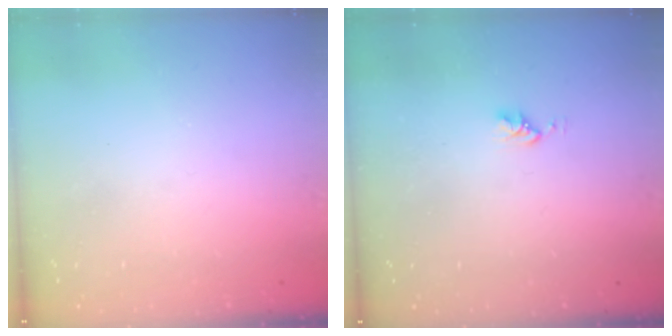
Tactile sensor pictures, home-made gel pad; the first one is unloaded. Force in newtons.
{"total": 3.0, "press": 3.0, "slide": 0.4}